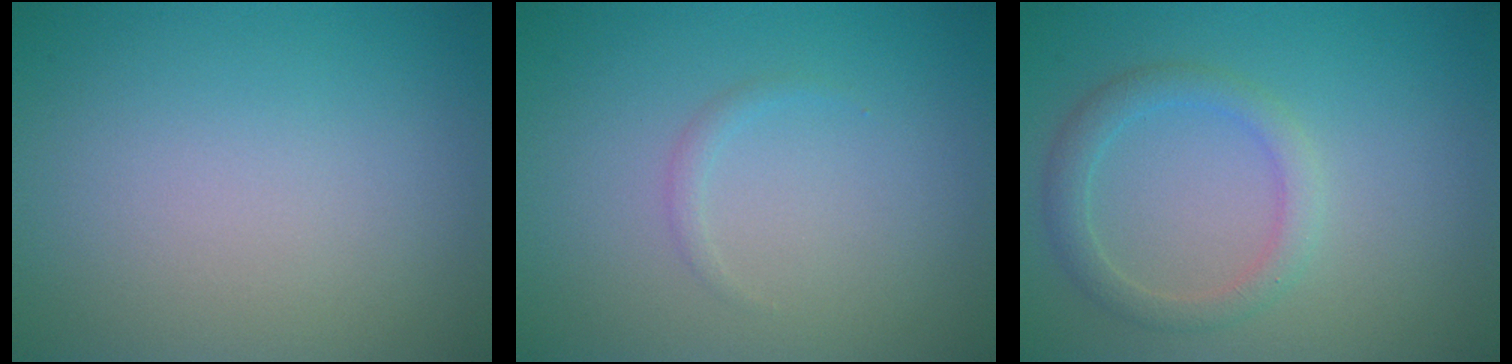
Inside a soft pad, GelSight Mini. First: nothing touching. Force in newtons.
{"total": 0.6, "press": 0.6, "slide": 0.1}
{"total": 2.4, "press": 2.4, "slide": 0.1}